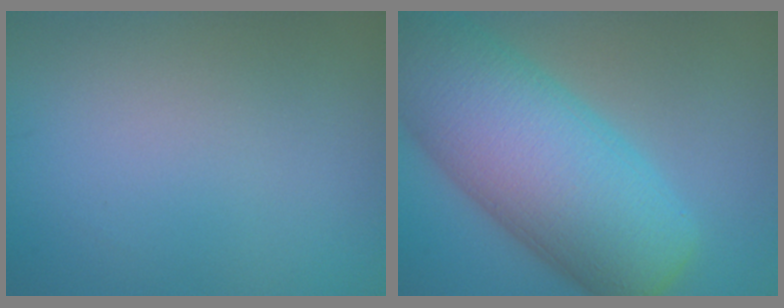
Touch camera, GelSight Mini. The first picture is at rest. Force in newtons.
{"total": 13.9, "press": 13.8, "slide": 0.7}